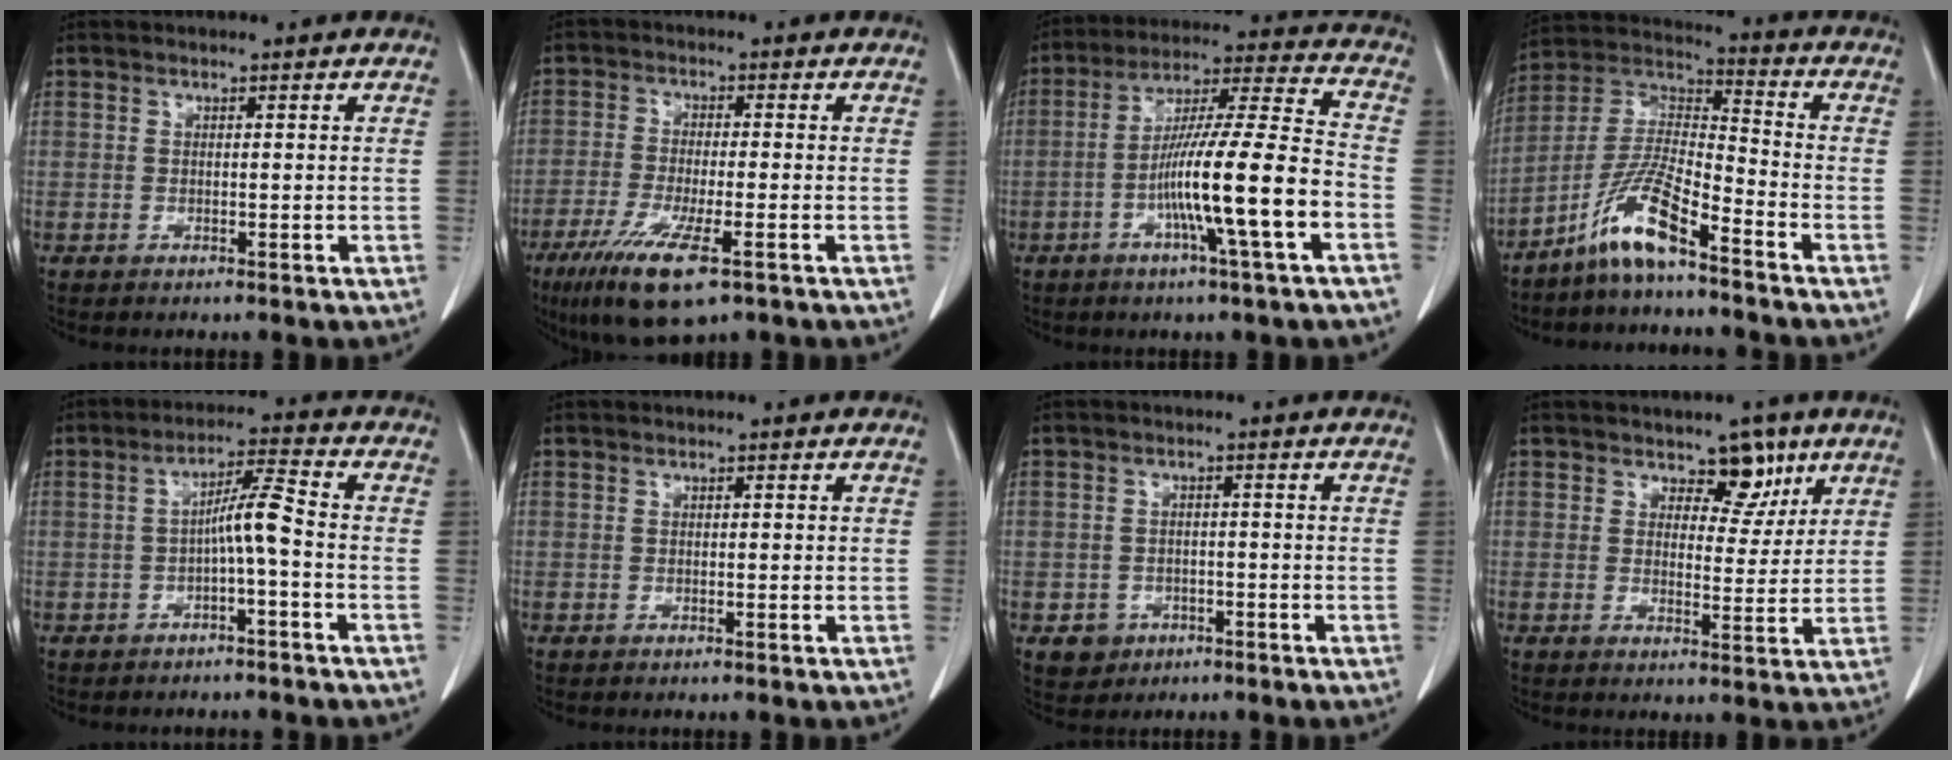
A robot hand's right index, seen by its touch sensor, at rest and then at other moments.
{"total": 10.6, "force": [-6.0, 1.8, 8.6], "torque": [-0.160, -0.029, -0.099]}
{"total": 15.7, "force": [-5.2, -0.5, 14.9], "torque": [-0.259, 0.003, -0.093]}
{"total": 10.4, "force": [-7.2, 1.1, 7.5], "torque": [-0.164, -0.001, -0.146]}
{"total": 5.2, "force": [-1.2, -0.1, 5.0], "torque": [-0.087, 0.016, -0.020]}
{"total": 0.0}
{"total": 3.5, "force": [-1.5, 3.2, 0.4], "torque": [0.001, 0.012, -0.014]}
{"total": 5.2, "force": [3.3, 3.0, 2.7], "torque": [-0.021, -0.003, 0.047]}